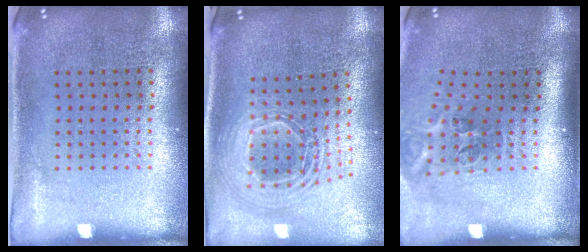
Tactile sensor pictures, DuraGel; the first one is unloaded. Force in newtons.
{"total": 2.3, "press": 1.7, "slide": 1.6}
{"total": 2.2, "press": 1.3, "slide": 1.7}